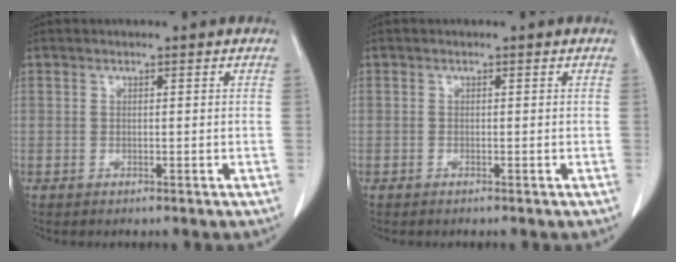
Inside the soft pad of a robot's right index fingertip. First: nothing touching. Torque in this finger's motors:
{"motor_torque": [0.00, 0.00, 0.00, 0.01]}